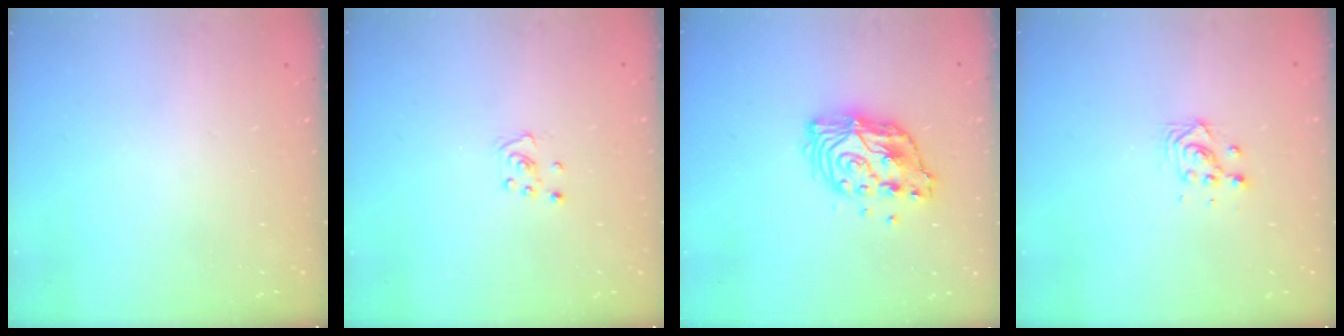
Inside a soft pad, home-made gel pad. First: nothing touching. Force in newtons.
{"total": 2.8, "press": 2.8, "slide": 0.3}
{"total": 11.8, "press": 11.7, "slide": 1.0}
{"total": 3.8, "press": 3.8, "slide": 0.3}